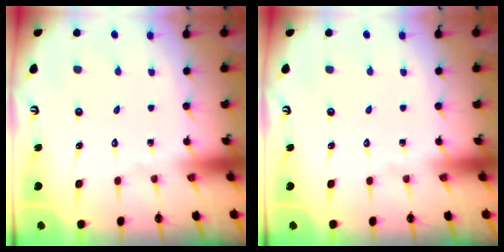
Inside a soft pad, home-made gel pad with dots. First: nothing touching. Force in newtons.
{"total": 0.0}